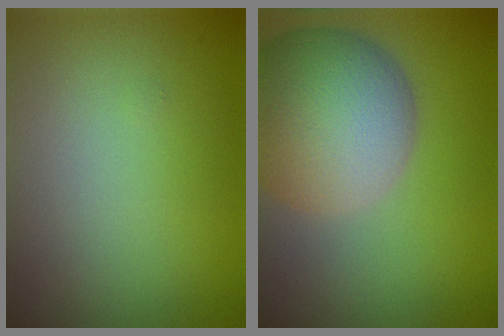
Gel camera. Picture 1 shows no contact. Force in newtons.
{"total": 10.7, "press": 10.7, "slide": 0.9}